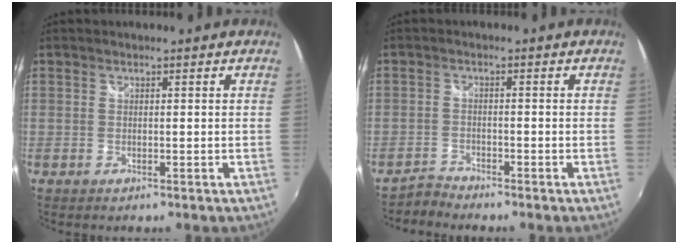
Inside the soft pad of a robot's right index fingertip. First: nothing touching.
{"total": 2.5, "force": [-2.4, 0.3, -0.6], "torque": [0.003, 0.001, -0.052]}